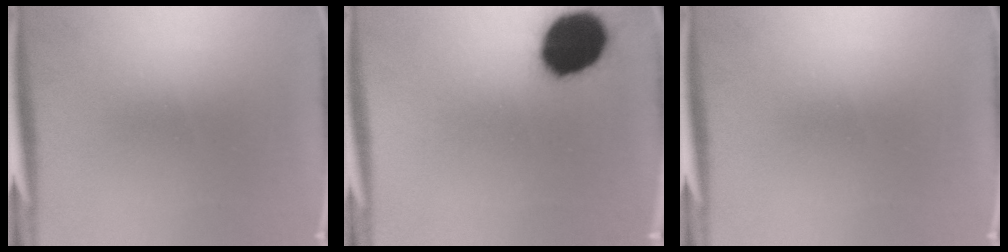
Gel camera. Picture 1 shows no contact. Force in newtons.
{"total": 18.5}
{"total": 0.0}